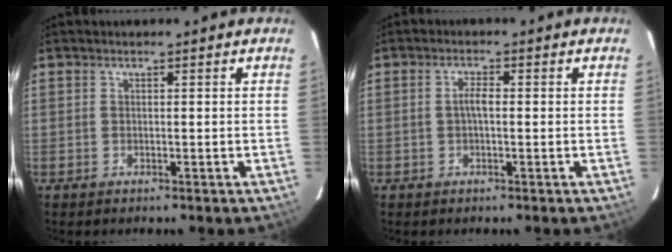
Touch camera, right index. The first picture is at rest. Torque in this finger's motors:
{"motor_torque": [0.44, 0.06, 0.14, 0.05]}